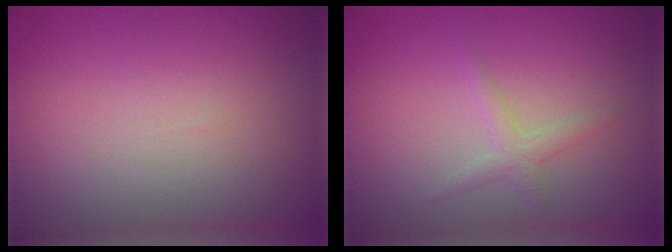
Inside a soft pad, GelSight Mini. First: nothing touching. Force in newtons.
{"total": 1.5, "press": 1.5, "slide": 0.0}